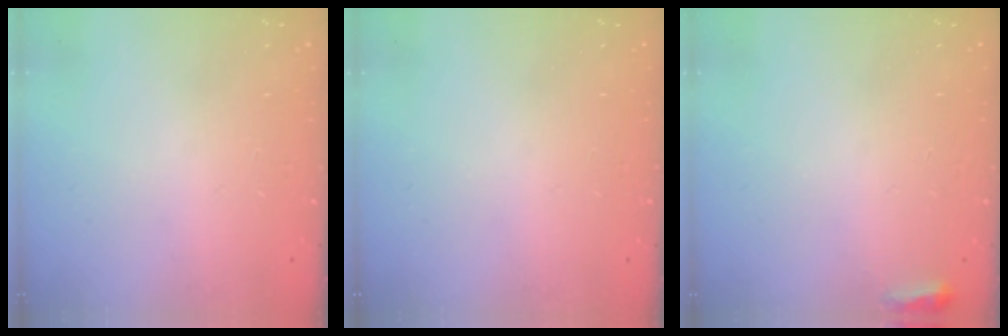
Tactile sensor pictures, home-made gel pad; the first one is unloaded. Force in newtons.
{"total": 0.0}
{"total": 4.5, "press": 4.4, "slide": 1.1}